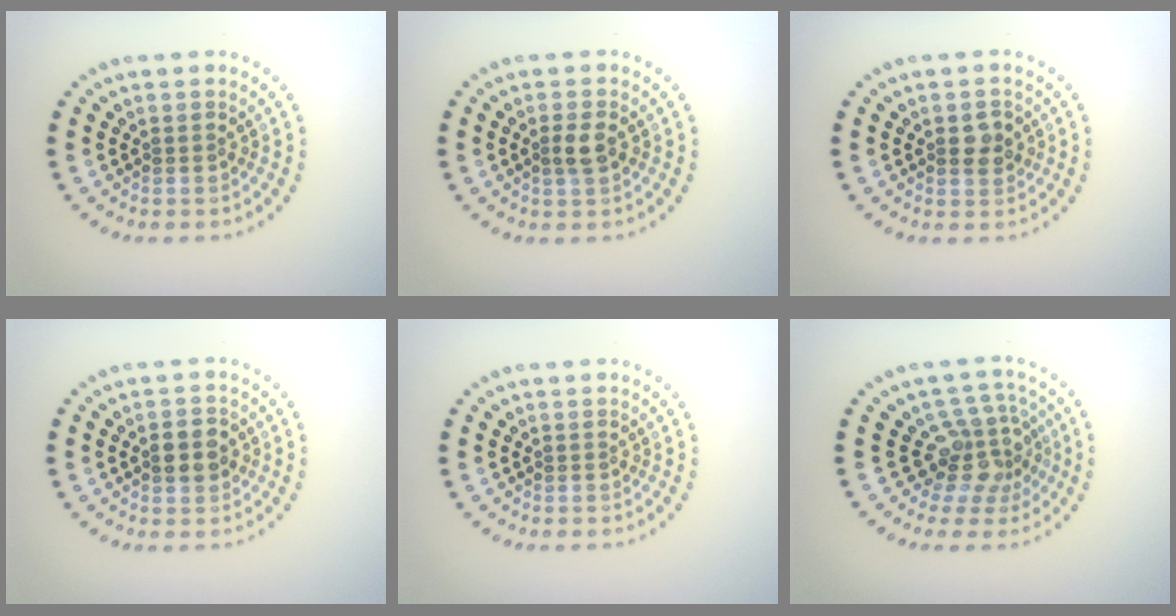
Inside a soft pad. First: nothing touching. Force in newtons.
{"total": 1.7, "press": 1.7, "slide": 0.5}
{"total": 1.9, "press": 1.8, "slide": 0.3}
{"total": 2.2, "press": 2.2, "slide": 0.2}
{"total": 0.0}
{"total": 4.2, "press": 3.1, "slide": 2.8}